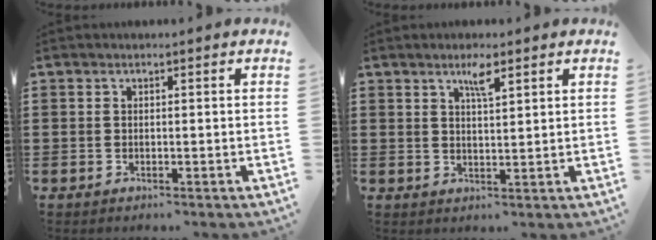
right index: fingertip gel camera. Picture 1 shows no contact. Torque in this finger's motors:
{"motor_torque": [0.31, -0.11, 0.13, 0.07]}